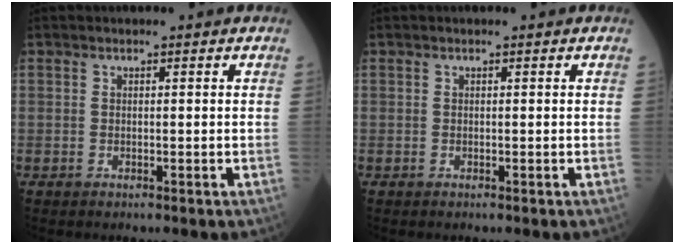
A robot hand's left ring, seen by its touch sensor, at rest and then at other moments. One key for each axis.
{"total": 0.0}